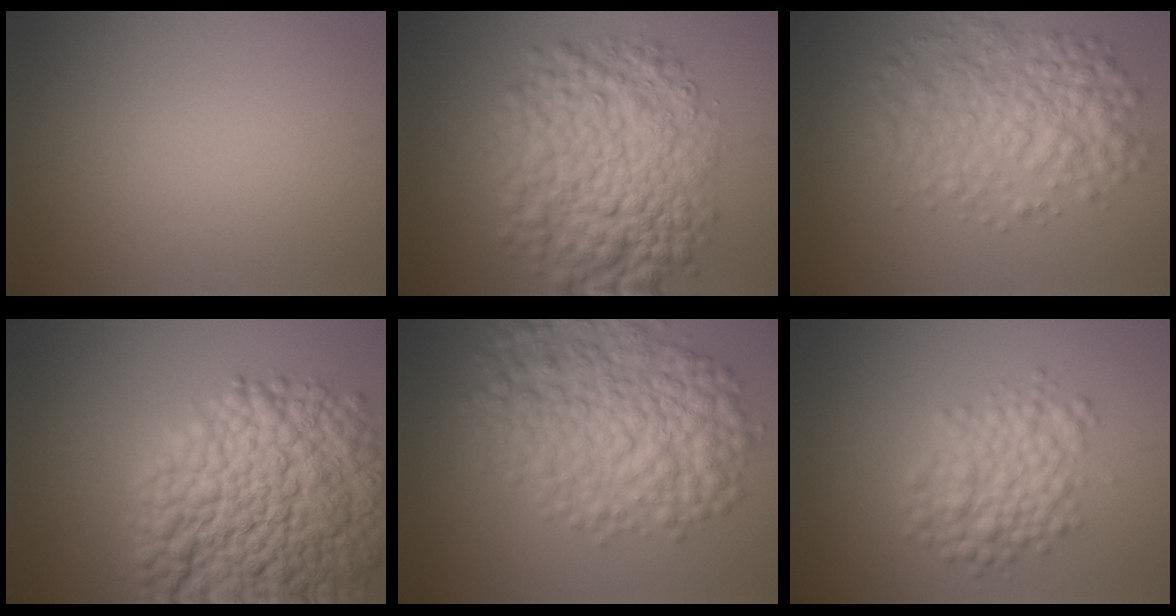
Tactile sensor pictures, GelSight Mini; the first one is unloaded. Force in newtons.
{"total": 9.6, "press": 9.6, "slide": 0.1}
{"total": 6.1, "press": 6.0, "slide": 0.1}
{"total": 15.3, "press": 15.3, "slide": 0.5}
{"total": 8.9, "press": 8.9, "slide": 0.2}
{"total": 4.4, "press": 4.4, "slide": 0.1}